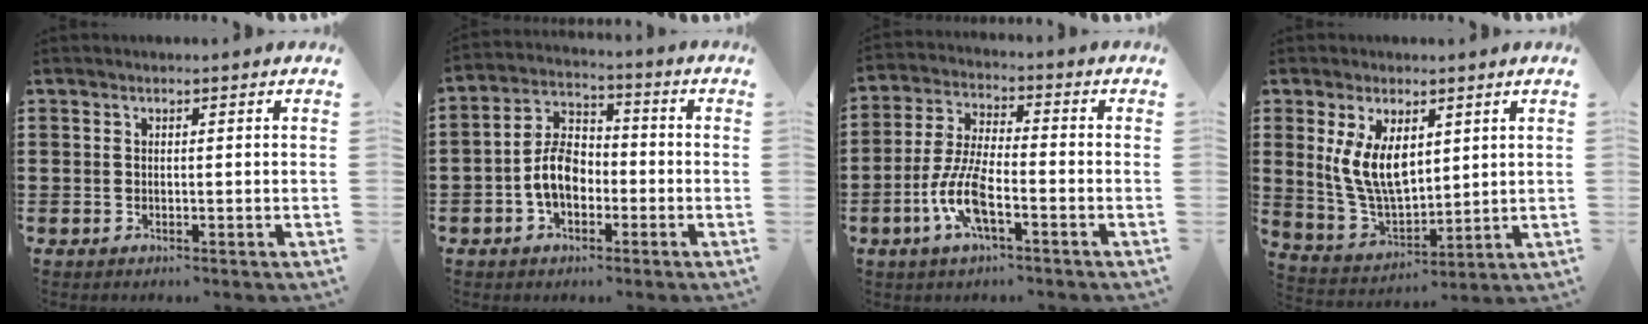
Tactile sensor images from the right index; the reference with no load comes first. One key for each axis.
{"total": 7.0, "fx": -2.0, "fy": 4.5, "fz": 4.9, "tx": -0.116, "ty": 0.009, "tz": -0.044}
{"total": 8.6, "fx": -3.5, "fy": 2.7, "fz": 7.3, "tx": -0.176, "ty": -0.011, "tz": -0.071}
{"total": 8.5, "fx": 2.9, "fy": 4.6, "fz": 6.4, "tx": -0.153, "ty": -0.005, "tz": 0.051}